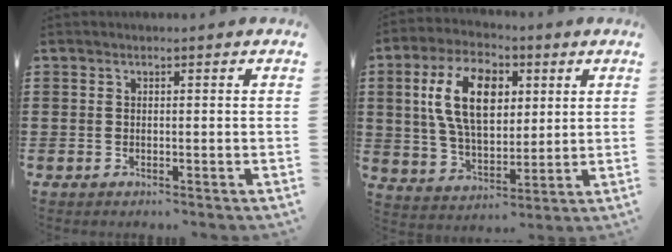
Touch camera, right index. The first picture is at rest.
{"total": 12.1, "force": [3.3, 6.9, 9.3], "torque": [-0.204, 0.013, 0.054]}